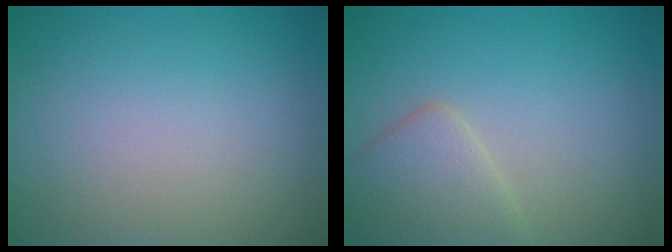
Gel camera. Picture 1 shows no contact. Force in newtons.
{"total": 3.3, "press": 3.3, "slide": 0.1}